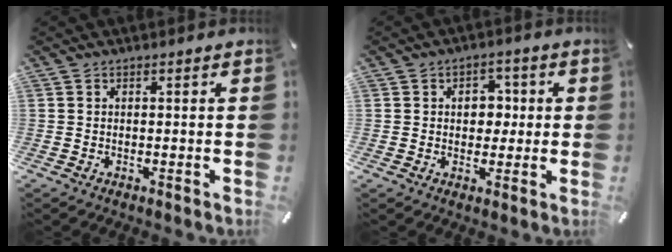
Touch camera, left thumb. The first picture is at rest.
{"total": 5.7, "force": [0.3, 4.5, 3.6], "torque": [-0.042, -0.001, -0.003]}